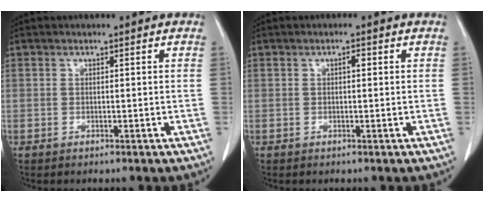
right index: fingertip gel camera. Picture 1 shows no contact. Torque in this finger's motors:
{"motor_torque": [0.29, -0.12, 0.03, 0.03]}